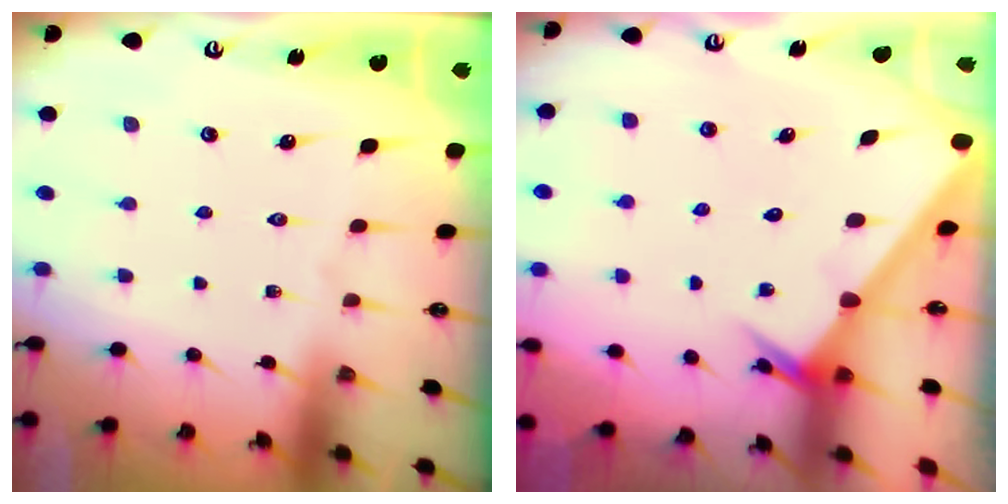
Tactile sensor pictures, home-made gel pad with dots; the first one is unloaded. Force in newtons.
{"total": 2.6, "press": 2.6, "slide": 0.1}